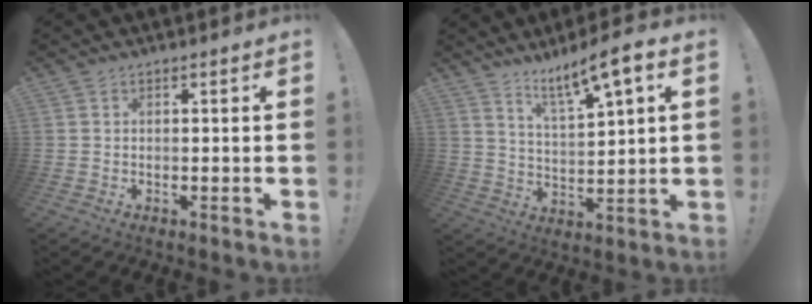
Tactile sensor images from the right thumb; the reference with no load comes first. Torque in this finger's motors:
{"motor_torque": [0.00, 0.00, 0.14, 0.27, 0.12]}